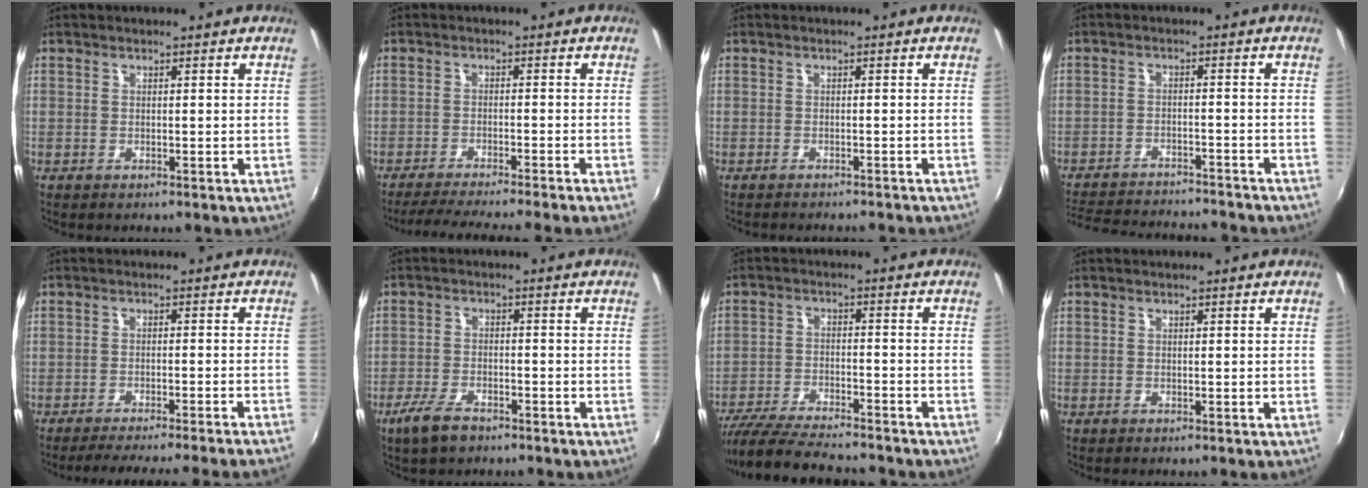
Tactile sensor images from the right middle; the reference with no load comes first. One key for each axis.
{"total": 9.3, "fx": -8.2, "fy": -1.8, "fz": 4.0, "tx": -0.090, "ty": -0.011, "tz": -0.127}
{"total": 4.6, "fx": -4.2, "fy": 0.6, "fz": 1.8, "tx": -0.042, "ty": -0.011, "tz": -0.059}
{"total": 16.8, "fx": -15.2, "fy": 2.8, "fz": 6.7, "tx": -0.140, "ty": -0.013, "tz": -0.216}
{"total": 11.8, "fx": -10.6, "fy": -1.9, "fz": 4.8, "tx": -0.089, "ty": -0.016, "tz": -0.147}
{"total": 5.9, "fx": -4.2, "fy": 2.2, "fz": 3.6, "tx": -0.094, "ty": -0.009, "tz": -0.080}
{"total": 16.3, "fx": -14.3, "fy": 2.7, "fz": 7.4, "tx": -0.156, "ty": -0.026, "tz": -0.233}
{"total": 0.0}